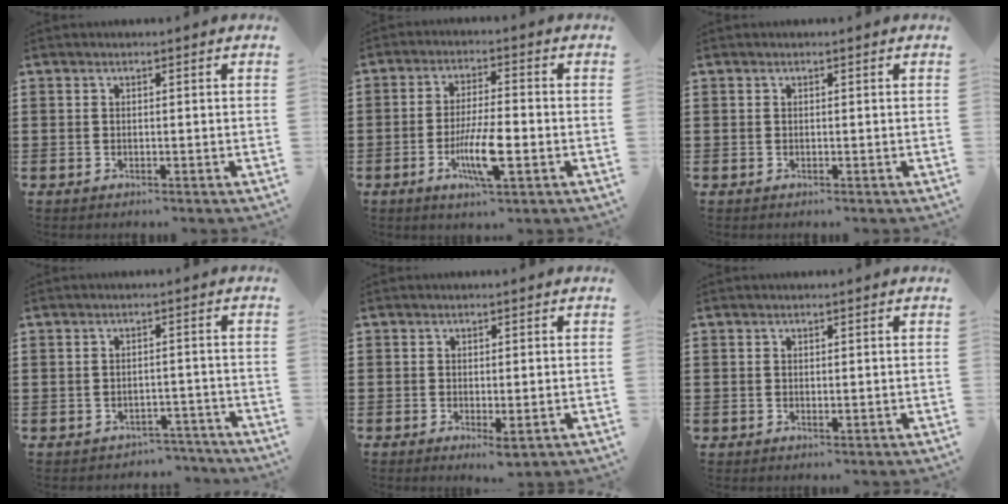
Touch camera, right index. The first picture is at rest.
{"total": 8.4, "force": [-2.8, 2.0, 7.6], "torque": [-0.157, -0.014, -0.053]}
{"total": 0.0}
{"total": 2.1, "force": [-1.9, 0.8, -0.1], "torque": [-0.006, 0.002, -0.042]}
{"total": 1.8, "force": [-0.7, 0.4, 1.6], "torque": [-0.028, -0.004, -0.012]}
{"total": 0.0}